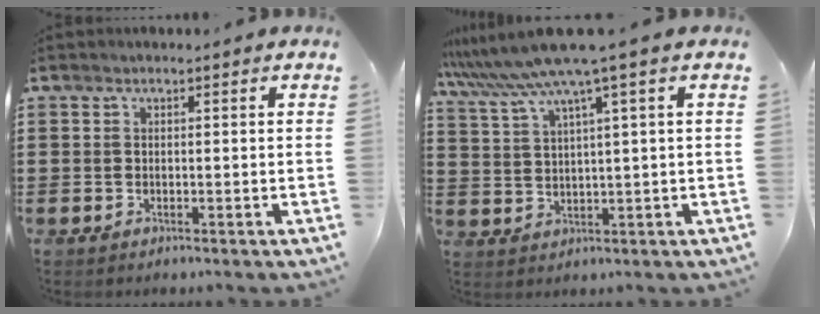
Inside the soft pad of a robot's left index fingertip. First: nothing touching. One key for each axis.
{"total": 7.3, "fx": 4.6, "fy": -0.5, "fz": 5.6, "tx": -0.140, "ty": -0.034, "tz": 0.074}